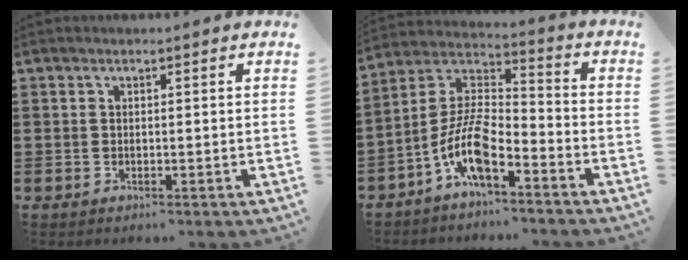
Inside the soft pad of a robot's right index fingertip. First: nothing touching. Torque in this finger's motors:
{"motor_torque": [2.14, 0.00, 1.05, 0.21]}